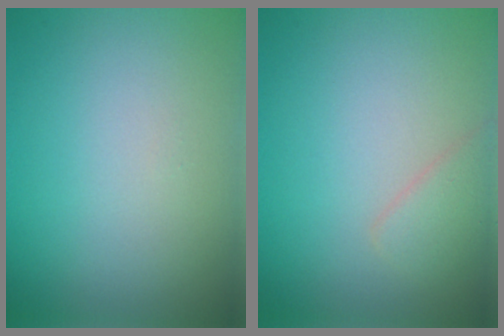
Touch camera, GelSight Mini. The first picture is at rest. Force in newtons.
{"total": 1.6, "press": 1.6, "slide": 0.1}